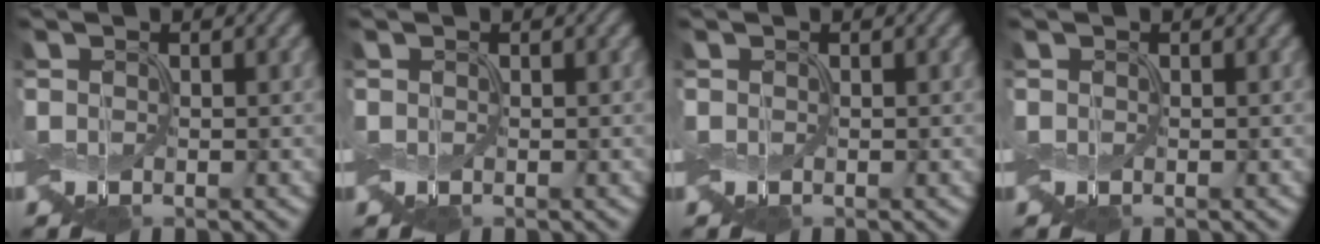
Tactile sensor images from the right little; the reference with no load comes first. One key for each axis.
{"total": 0.0}
{"total": 0.0}
{"total": 0.0}